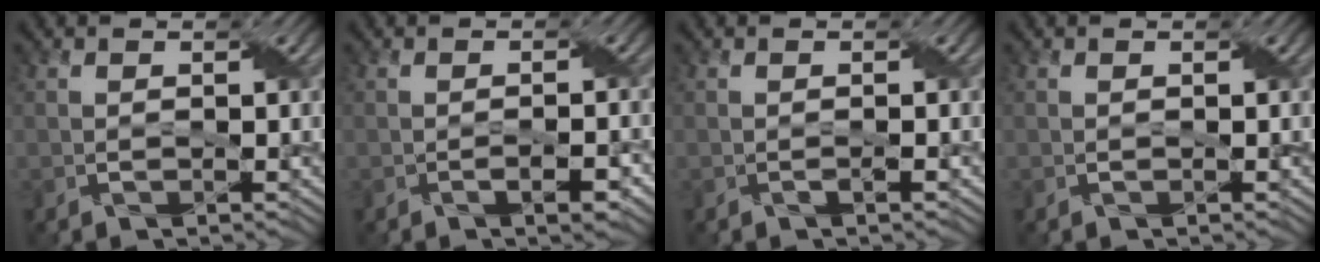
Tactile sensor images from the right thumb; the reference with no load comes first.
{"total": 2.3, "force": [-1.0, 0.6, 1.9], "torque": [-0.035, 0.000, -0.013]}
{"total": 0.6, "force": [-0.3, 0.0, 0.5], "torque": [-0.011, 0.001, -0.005]}
{"total": 0.0}